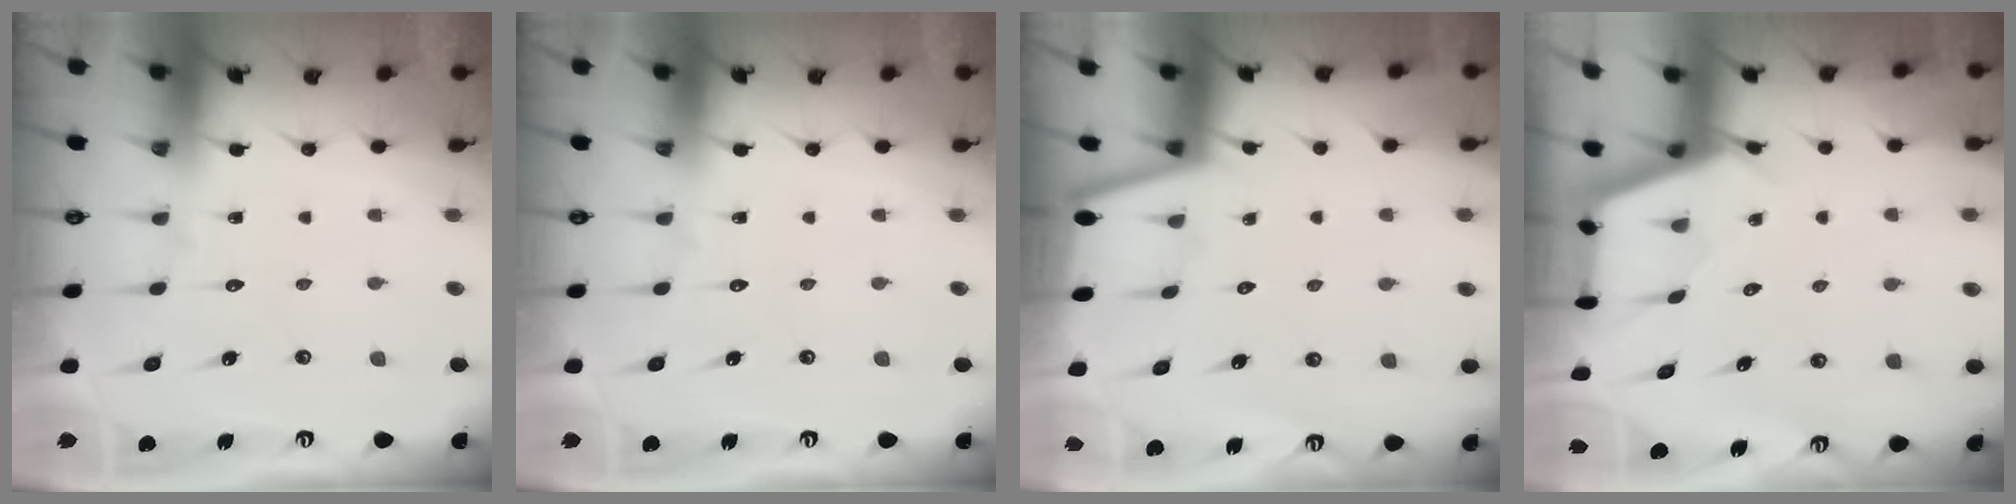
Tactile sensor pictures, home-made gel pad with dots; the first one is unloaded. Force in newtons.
{"total": 0.0}
{"total": 1.3, "press": 1.2, "slide": 0.2}
{"total": 2.9, "press": 2.9, "slide": 0.4}